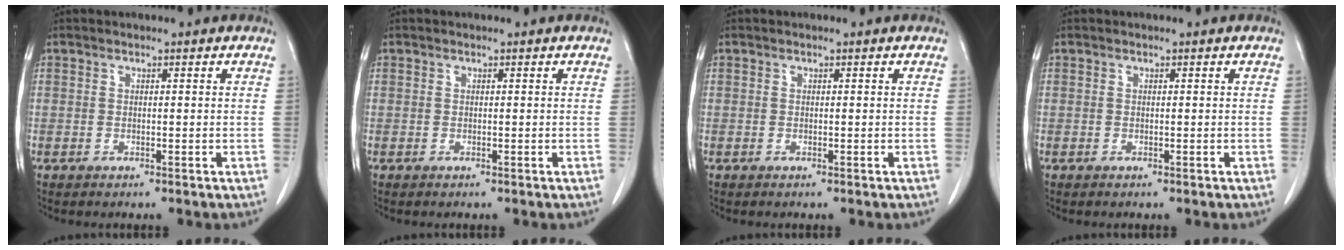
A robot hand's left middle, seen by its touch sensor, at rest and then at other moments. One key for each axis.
{"total": 0.0}
{"total": 0.0}
{"total": 0.0}